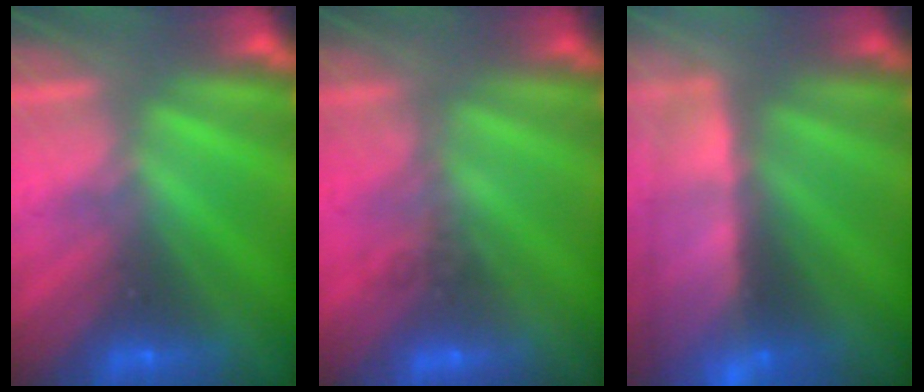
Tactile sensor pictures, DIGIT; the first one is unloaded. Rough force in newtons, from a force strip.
{"total": 1.6}
{"total": 9.1}